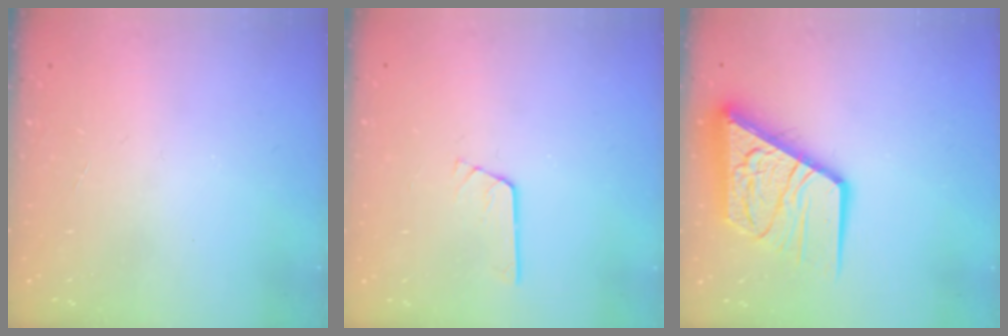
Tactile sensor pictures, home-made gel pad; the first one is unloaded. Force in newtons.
{"total": 2.4, "press": 2.4, "slide": 0.2}
{"total": 20.6, "press": 20.5, "slide": 1.9}